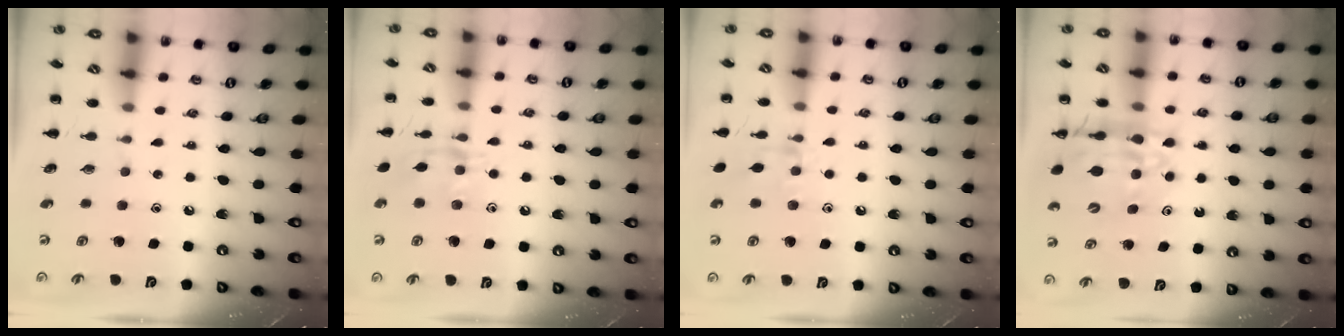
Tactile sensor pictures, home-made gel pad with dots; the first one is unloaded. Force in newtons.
{"total": 10.6, "press": 10.6, "slide": 0.6}
{"total": 7.6, "press": 7.5, "slide": 1.5}
{"total": 15.5, "press": 15.0, "slide": 3.8}